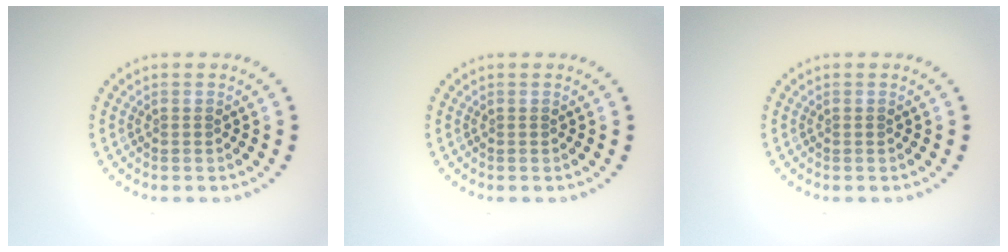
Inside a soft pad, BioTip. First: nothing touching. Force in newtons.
{"total": 0.0}
{"total": 0.0}